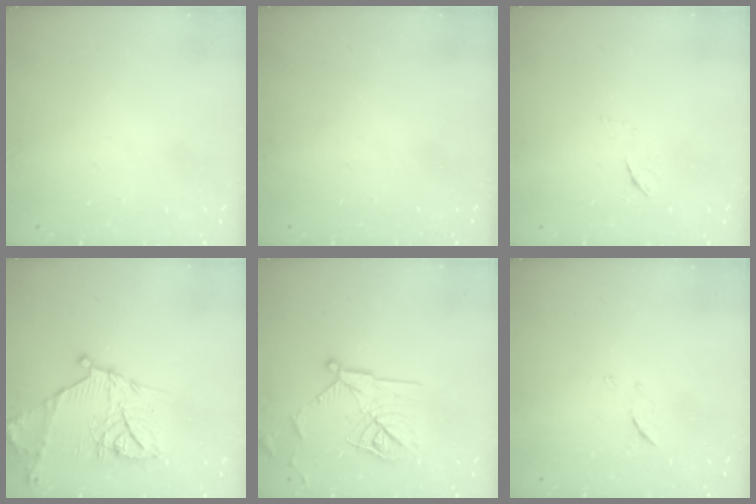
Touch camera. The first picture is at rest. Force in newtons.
{"total": 0.0}
{"total": 3.7, "press": 3.7, "slide": 0.4}
{"total": 19.6, "press": 19.6, "slide": 1.5}
{"total": 16.1, "press": 16.1, "slide": 0.6}
{"total": 6.7, "press": 6.6, "slide": 1.1}